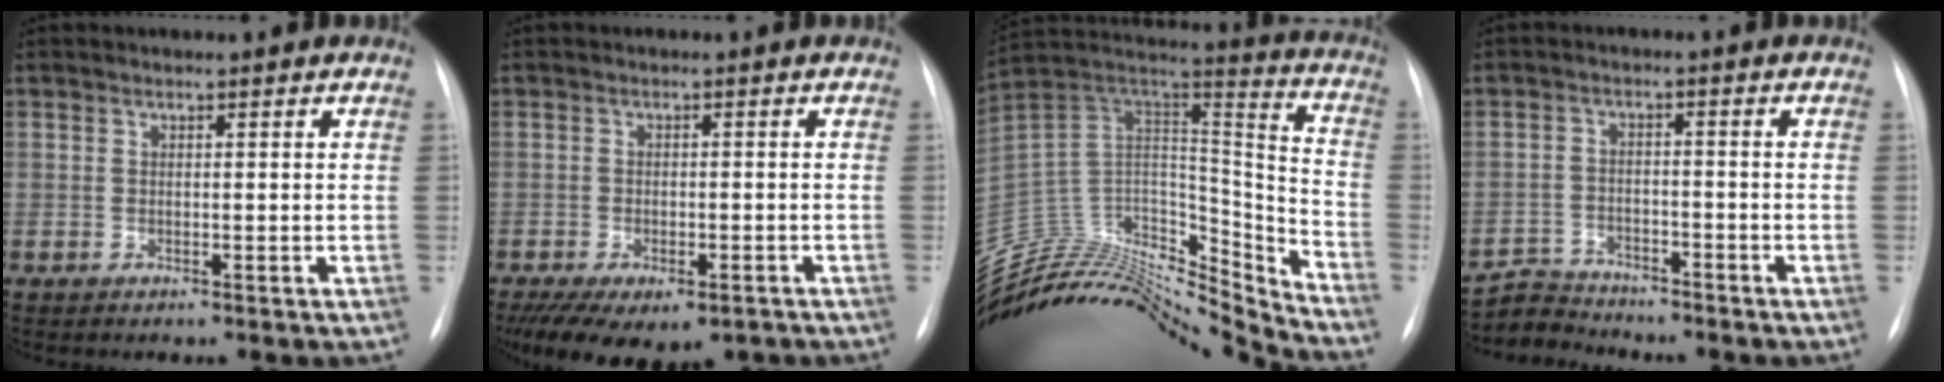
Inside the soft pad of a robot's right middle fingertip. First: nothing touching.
{"total": 12.9, "force": [-8.4, 6.4, 7.4], "torque": [-0.147, -0.014, -0.113]}
{"total": 31.0, "force": [-29.3, 4.8, 9.1], "torque": [-0.188, 0.011, -0.471]}
{"total": 4.8, "force": [-4.7, 0.7, -1.1], "torque": [0.017, -0.004, -0.085]}